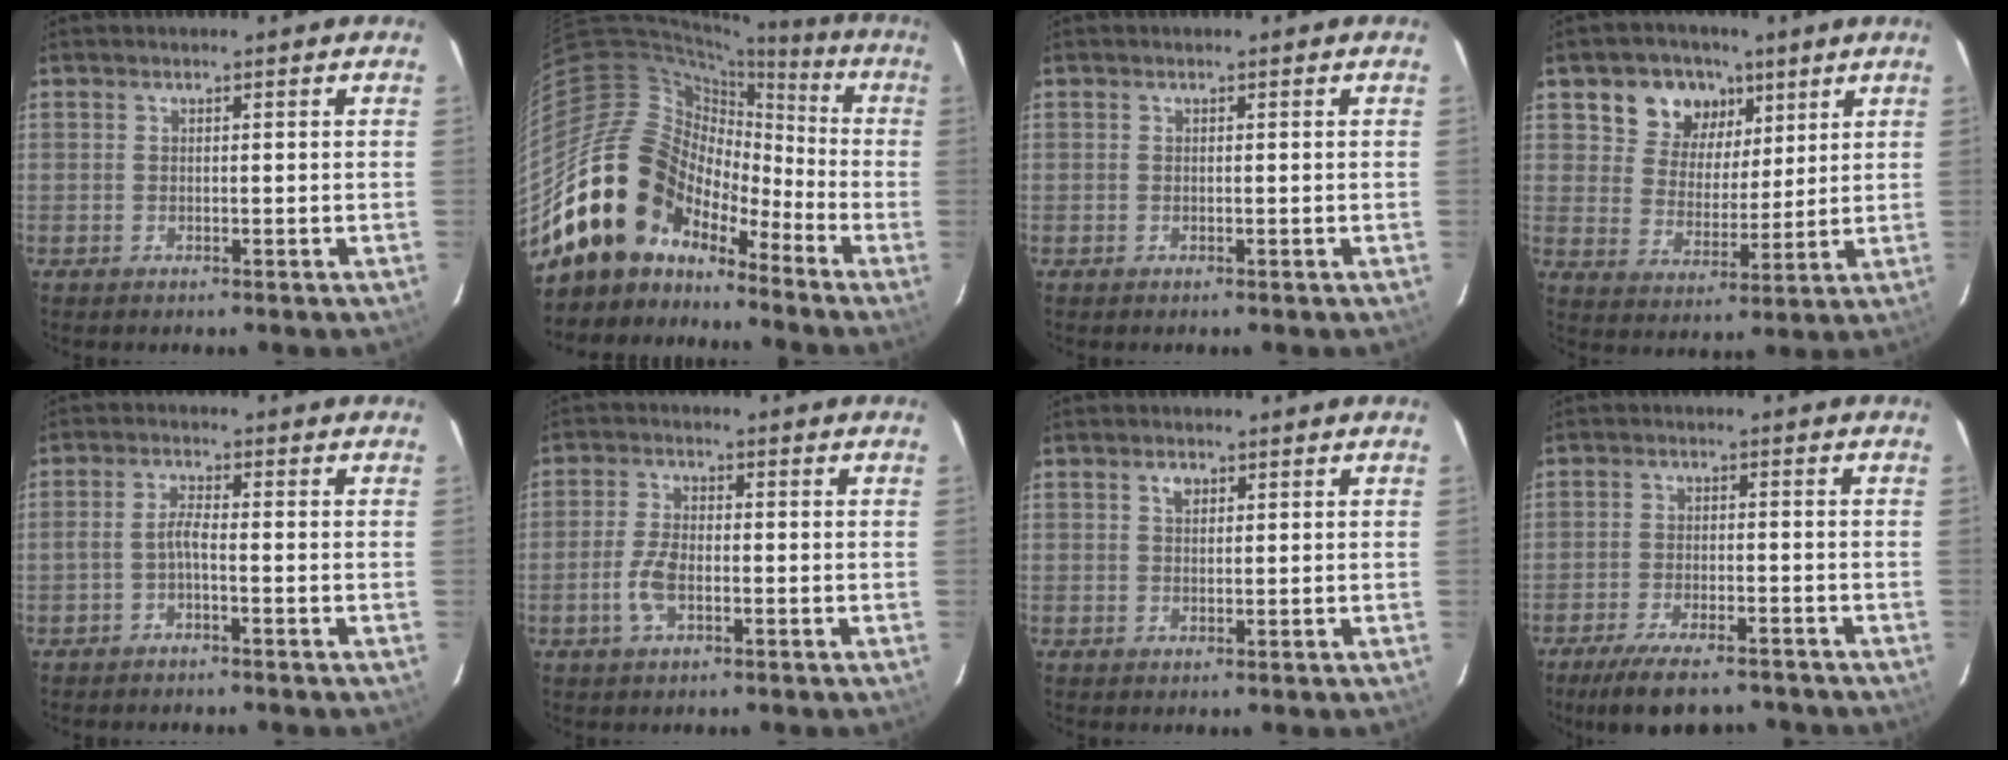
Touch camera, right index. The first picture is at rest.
{"total": 17.4, "force": [-11.9, 11.6, 5.4], "torque": [-0.112, 0.036, -0.212]}
{"total": 0.0}
{"total": 10.6, "force": [5.7, 8.2, 3.5], "torque": [-0.076, 0.020, 0.100]}
{"total": 2.3, "force": [-1.3, 0.2, 1.9], "torque": [-0.046, 0.008, -0.028]}
{"total": 5.2, "force": [-1.8, 2.6, 4.1], "torque": [-0.092, 0.000, -0.035]}
{"total": 1.7, "force": [0.8, 1.1, 1.0], "torque": [-0.016, 0.007, 0.014]}
{"total": 12.1, "force": [-9.8, 3.6, 6.1], "torque": [-0.133, -0.022, -0.156]}